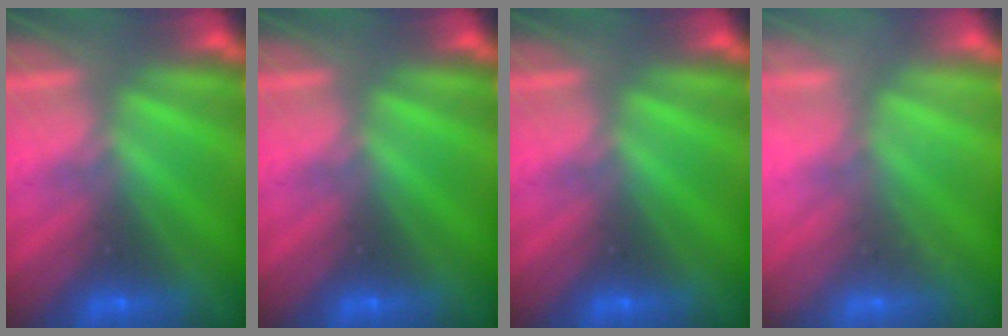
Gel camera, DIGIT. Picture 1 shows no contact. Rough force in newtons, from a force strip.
{"total": 0.0}
{"total": 0.0}
{"total": 2.3}